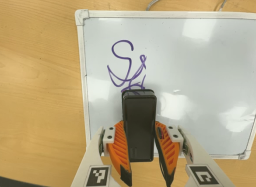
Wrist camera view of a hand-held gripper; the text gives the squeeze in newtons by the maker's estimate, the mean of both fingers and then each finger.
{"total": 9.0, "left": 7.5, "right": 10.5}